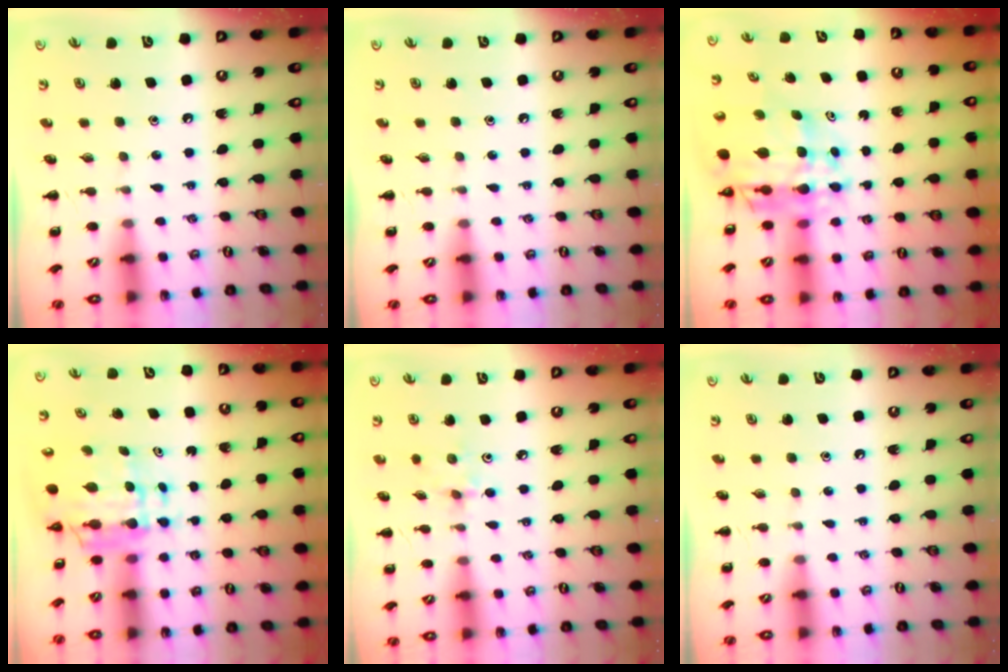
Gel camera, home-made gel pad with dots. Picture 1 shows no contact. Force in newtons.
{"total": 0.0}
{"total": 11.5, "press": 10.8, "slide": 3.9}
{"total": 6.6, "press": 6.2, "slide": 2.1}
{"total": 2.9, "press": 2.7, "slide": 0.9}
{"total": 0.0}